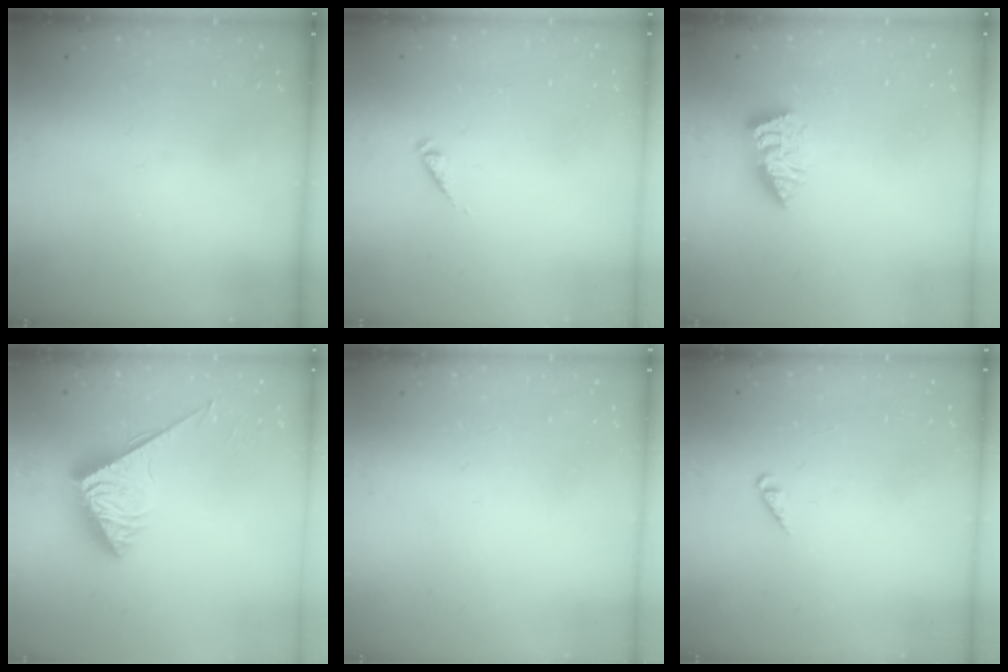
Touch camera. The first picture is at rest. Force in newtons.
{"total": 2.4, "press": 2.4, "slide": 0.4}
{"total": 2.6, "press": 2.6, "slide": 0.1}
{"total": 3.9, "press": 3.9, "slide": 0.4}
{"total": 0.0}
{"total": 1.4, "press": 1.4, "slide": 0.3}